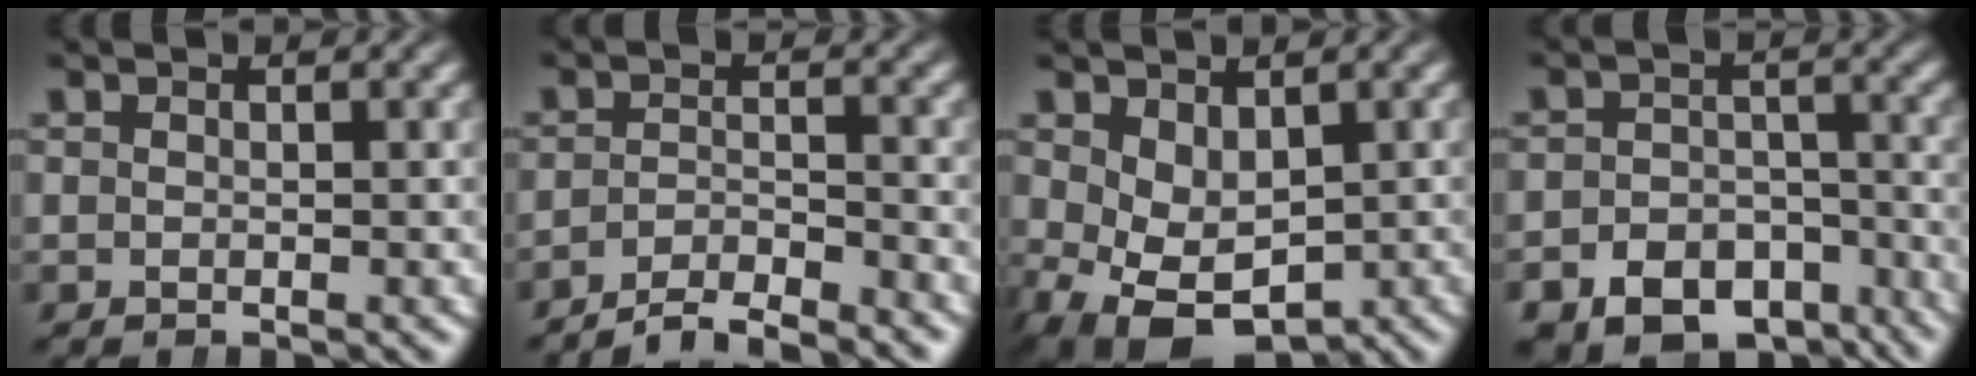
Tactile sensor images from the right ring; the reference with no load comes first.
{"total": 5.2, "force": [-4.8, 1.2, 1.5], "torque": [-0.020, -0.019, -0.076]}
{"total": 8.1, "force": [-3.2, 5.8, 4.7], "torque": [-0.114, -0.065, -0.026]}
{"total": 9.6, "force": [-7.3, 5.8, 2.5], "torque": [-0.022, -0.025, -0.115]}